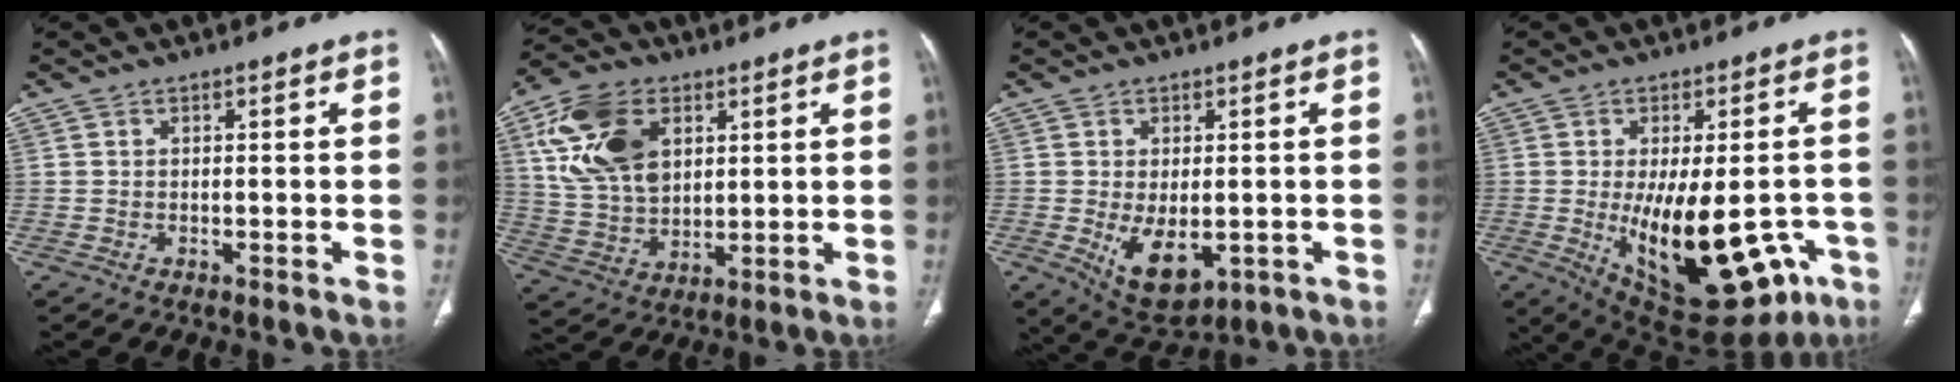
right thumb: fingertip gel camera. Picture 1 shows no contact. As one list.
[{"total": 16.3, "force": [5.8, 10.7, 10.8], "torque": [-0.192, -0.011, 0.118]}, {"total": 8.9, "force": [-1.8, 5.0, 7.1], "torque": [-0.102, -0.013, -0.009]}, {"total": 22.9, "force": [-7.0, 10.8, 19.0], "torque": [-0.228, -0.011, -0.070]}]